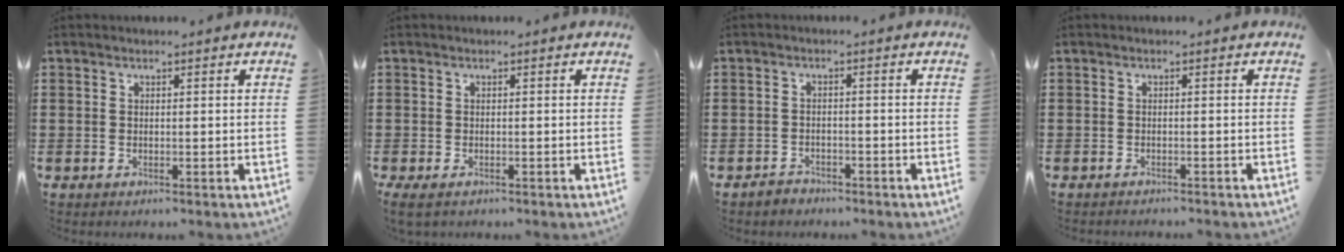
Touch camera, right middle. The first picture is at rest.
{"total": 0.6, "force": [-0.3, 0.3, 0.5], "torque": [-0.012, -0.002, -0.004]}
{"total": 1.6, "force": [-1.4, 0.6, 0.0], "torque": [-0.005, 0.003, -0.032]}
{"total": 0.7, "force": [-0.7, -0.1, 0.0], "torque": [-0.003, -0.001, -0.015]}